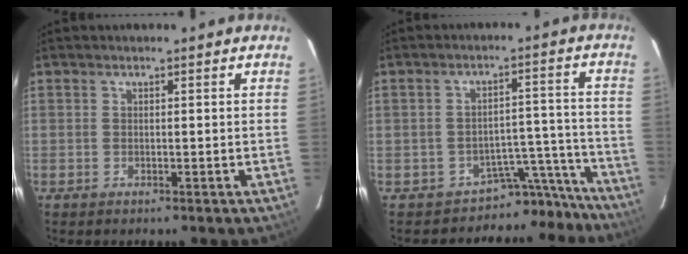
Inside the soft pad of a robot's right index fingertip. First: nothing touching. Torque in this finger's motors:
{"motor_torque": [-0.37, -0.30, -0.57, -0.21]}